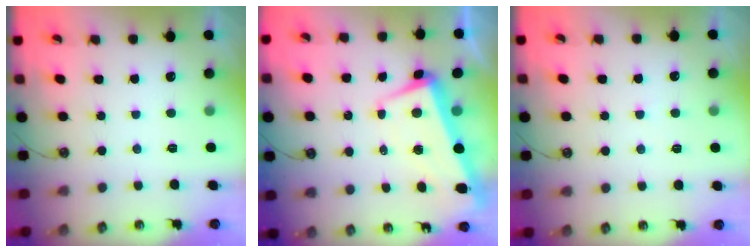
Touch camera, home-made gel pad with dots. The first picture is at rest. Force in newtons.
{"total": 2.2, "press": 0.3, "slide": 2.1}
{"total": 4.1, "press": 4.1, "slide": 0.3}